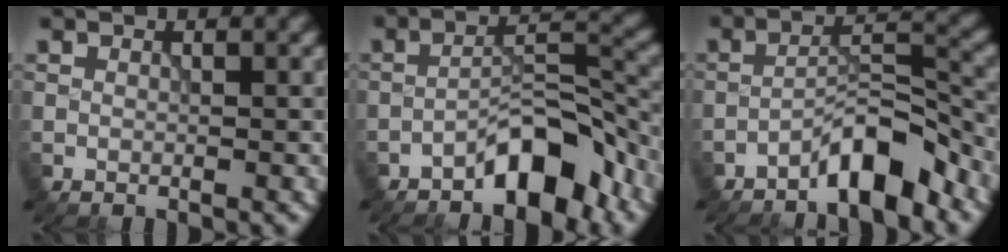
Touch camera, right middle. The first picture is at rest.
{"total": 5.8, "force": [-4.1, 1.8, 3.7], "torque": [-0.048, 0.019, -0.072]}
{"total": 5.2, "force": [-4.0, 1.1, 3.3], "torque": [-0.048, 0.018, -0.075]}